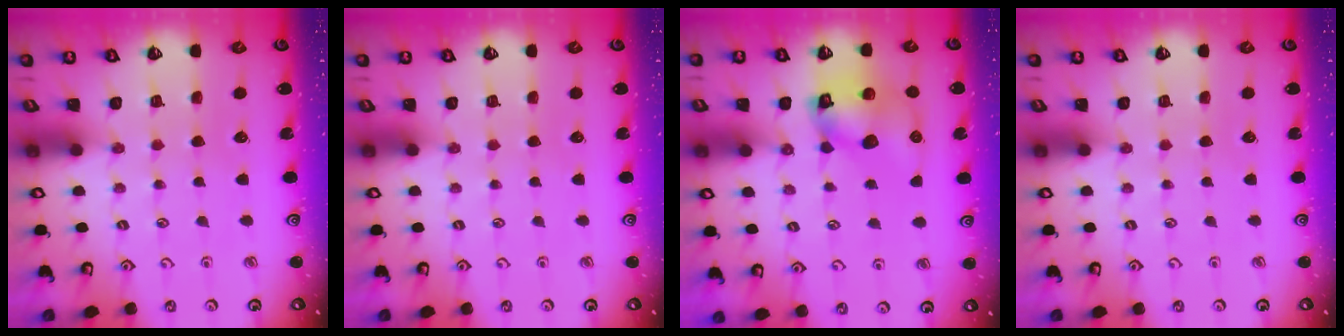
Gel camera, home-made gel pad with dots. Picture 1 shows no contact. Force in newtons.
{"total": 0.0}
{"total": 10.4, "press": 10.3, "slide": 1.6}
{"total": 0.0}